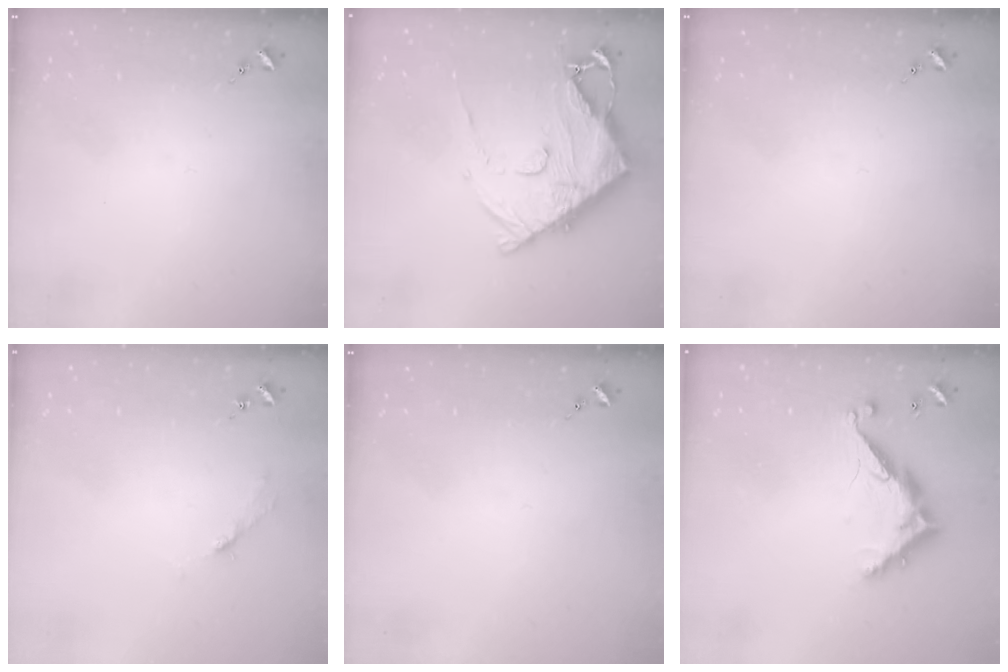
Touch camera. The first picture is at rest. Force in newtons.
{"total": 15.2, "press": 15.1, "slide": 1.6}
{"total": 0.0}
{"total": 2.7, "press": 2.7, "slide": 0.4}
{"total": 0.0}
{"total": 10.2, "press": 10.2, "slide": 0.8}